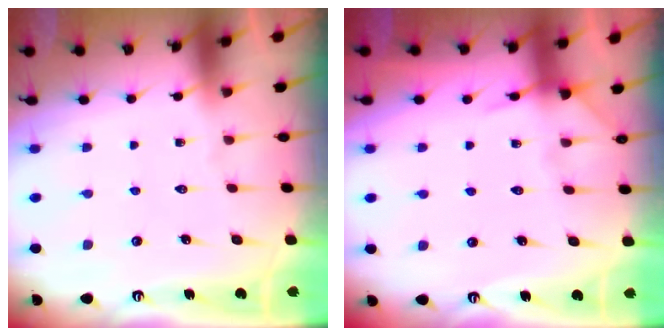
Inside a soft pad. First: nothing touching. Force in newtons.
{"total": 5.6, "press": 5.6, "slide": 0.6}